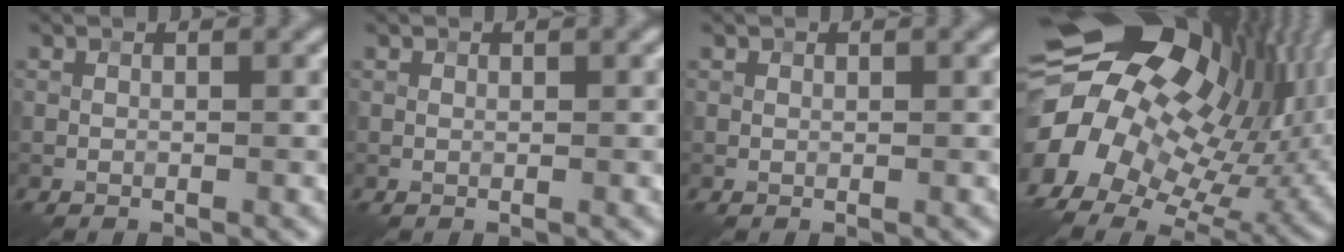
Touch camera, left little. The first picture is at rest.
{"total": 0.0}
{"total": 0.0}
{"total": 20.1, "force": [1.6, 14.4, 14.0], "torque": [-0.232, -0.012, 0.032]}